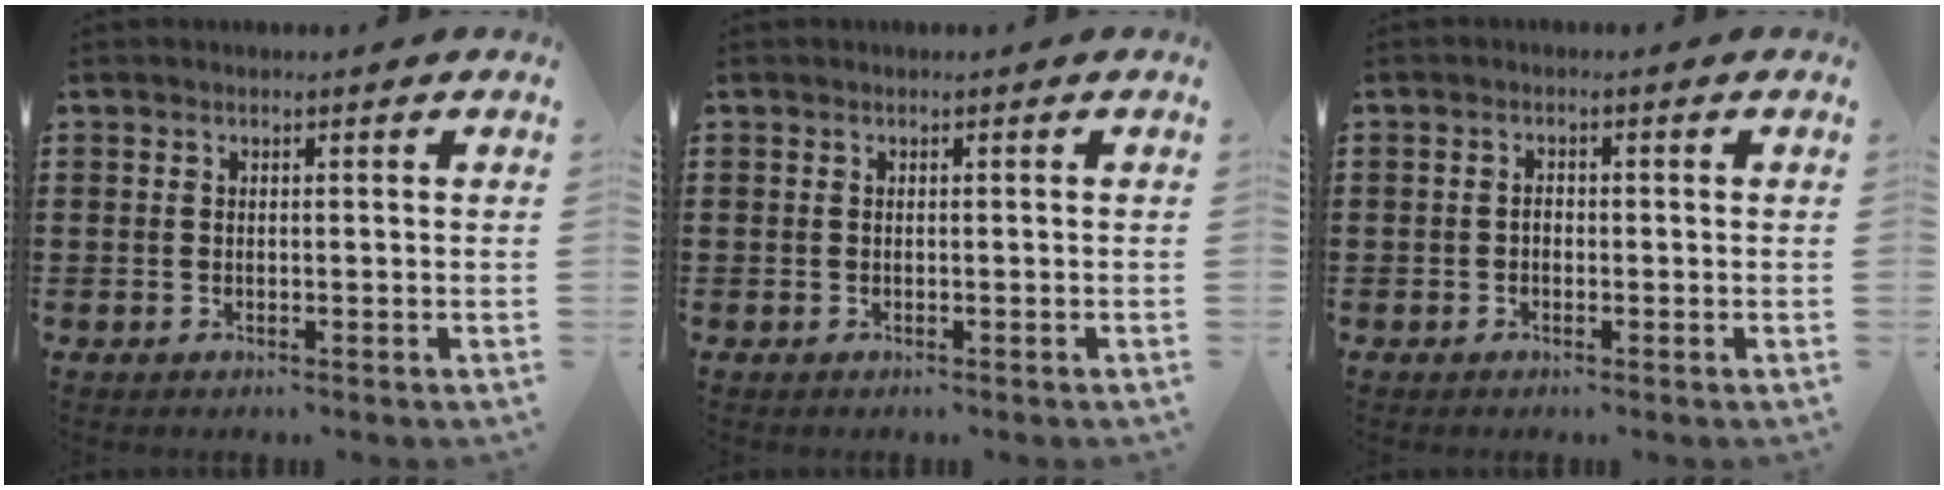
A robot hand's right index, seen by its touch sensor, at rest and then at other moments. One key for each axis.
{"total": 0.0}
{"total": 1.2, "fx": -0.4, "fy": 0.8, "fz": 0.8, "tx": -0.018, "ty": 0.001, "tz": -0.008}